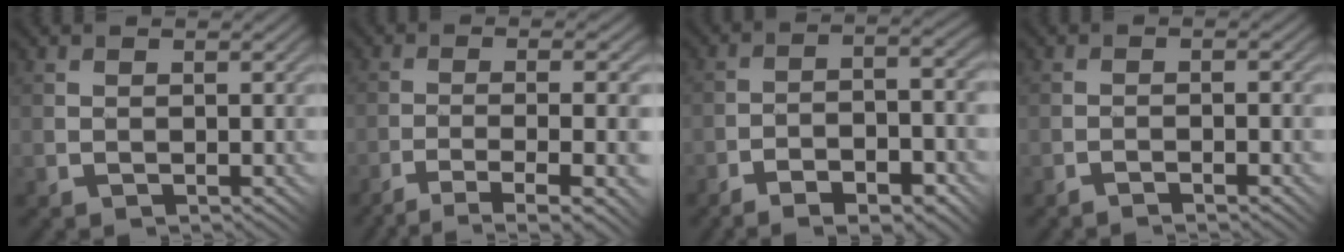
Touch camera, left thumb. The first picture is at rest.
{"total": 10.0, "force": [-5.7, 1.3, 8.2], "torque": [-0.122, 0.007, -0.080]}
{"total": 9.8, "force": [-5.9, 2.5, 7.4], "torque": [-0.119, -0.001, -0.094]}
{"total": 2.2, "force": [-1.6, -0.1, 1.5], "torque": [-0.026, 0.010, -0.030]}